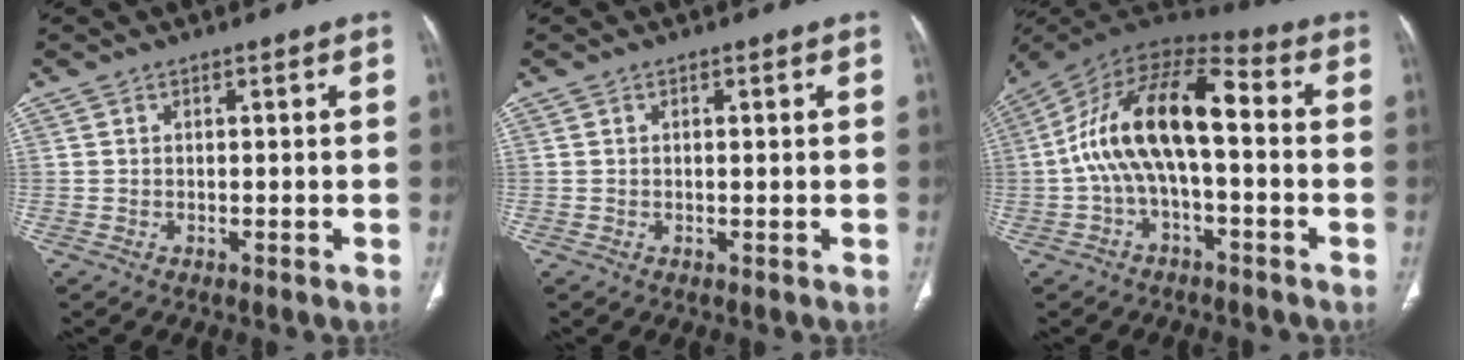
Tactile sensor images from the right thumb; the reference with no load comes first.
{"total": 0.8, "force": [0.2, 0.2, 0.7], "torque": [-0.018, 0.001, 0.004]}
{"total": 16.2, "force": [-0.7, 7.3, 14.4], "torque": [-0.261, 0.057, -0.022]}